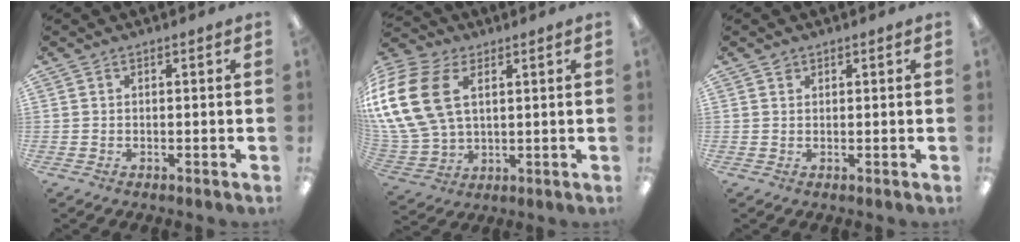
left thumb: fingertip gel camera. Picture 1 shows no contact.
{"total": 19.4, "force": [6.0, 13.0, 13.1], "torque": [-0.315, -0.017, 0.108]}
{"total": 0.9, "force": [0.7, 0.6, 0.1], "torque": [-0.004, 0.001, 0.013]}